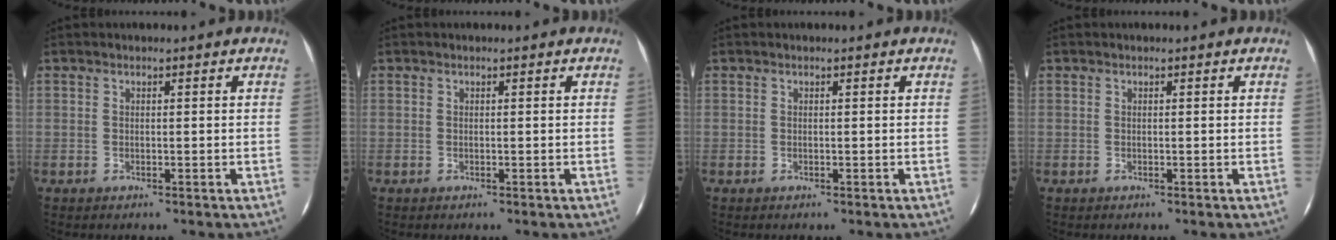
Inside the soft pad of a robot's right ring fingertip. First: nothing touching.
{"total": 0.0}
{"total": 0.0}
{"total": 0.0}